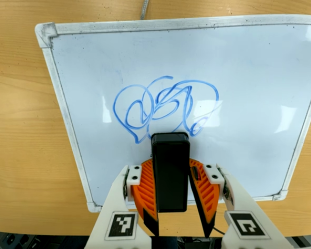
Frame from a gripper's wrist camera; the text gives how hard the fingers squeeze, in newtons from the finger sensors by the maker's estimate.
{"total": 5.9, "left": 5.0, "right": 6.8}